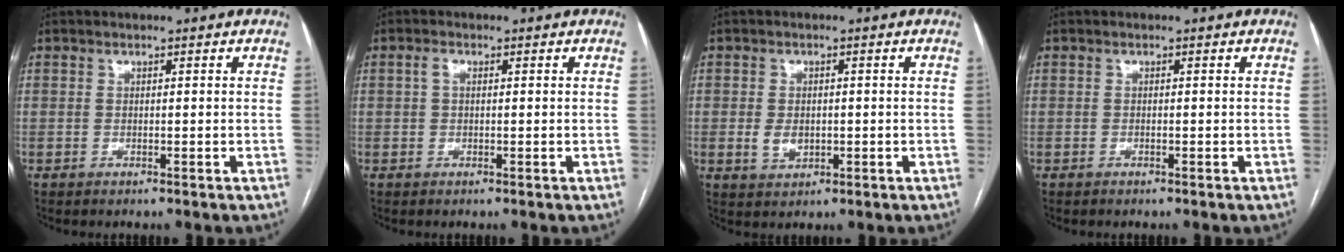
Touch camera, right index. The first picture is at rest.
{"total": 1.3, "force": [0.3, 0.8, 1.1], "torque": [-0.024, 0.008, 0.004]}
{"total": 3.3, "force": [-0.4, 2.2, 2.3], "torque": [-0.043, -0.001, 0.002]}
{"total": 0.0}